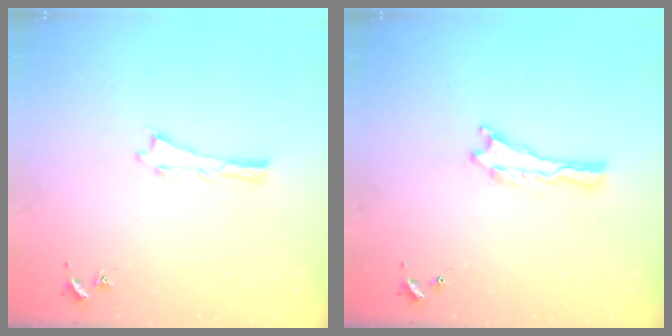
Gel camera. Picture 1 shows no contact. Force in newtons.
{"total": 0.0}